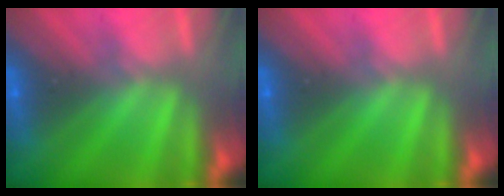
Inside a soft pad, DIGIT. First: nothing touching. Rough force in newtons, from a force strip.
{"total": 0.0}